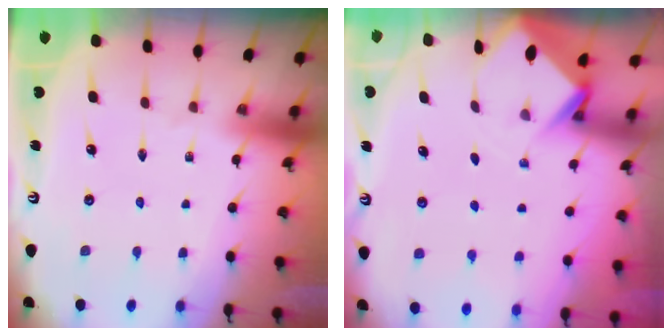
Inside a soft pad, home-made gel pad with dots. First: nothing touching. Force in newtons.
{"total": 2.9, "press": 2.9, "slide": 0.2}